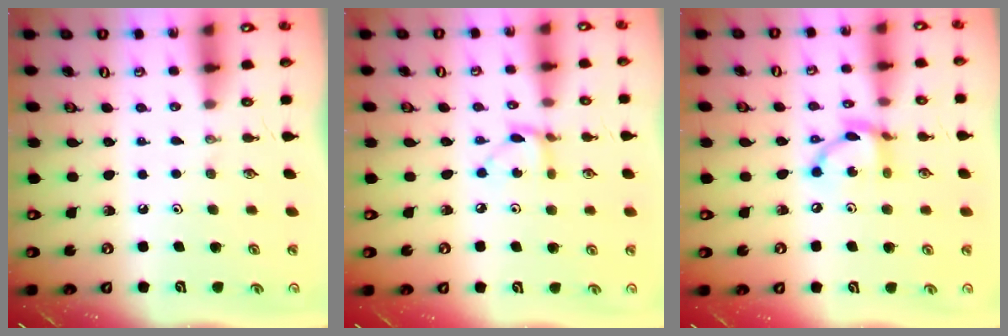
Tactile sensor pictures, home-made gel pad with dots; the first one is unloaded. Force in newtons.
{"total": 4.3, "press": 4.3, "slide": 0.3}
{"total": 11.5, "press": 11.5, "slide": 0.8}